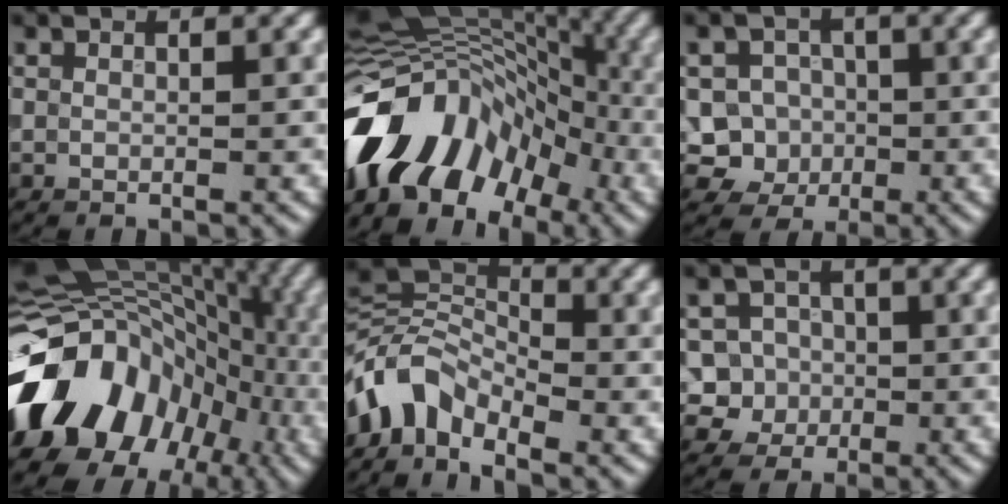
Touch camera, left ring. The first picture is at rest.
{"total": 14.1, "force": [-5.9, 9.2, 8.8], "torque": [-0.162, 0.015, -0.115]}
{"total": 5.1, "force": [-1.1, 4.8, 1.3], "torque": [-0.002, 0.012, -0.042]}
{"total": 15.2, "force": [-3.6, 11.7, 9.1], "torque": [-0.165, 0.005, -0.081]}
{"total": 5.4, "force": [-3.0, 3.3, 3.1], "torque": [-0.051, 0.006, -0.073]}
{"total": 5.4, "force": [-1.0, 5.1, 1.4], "torque": [-0.002, 0.023, -0.040]}